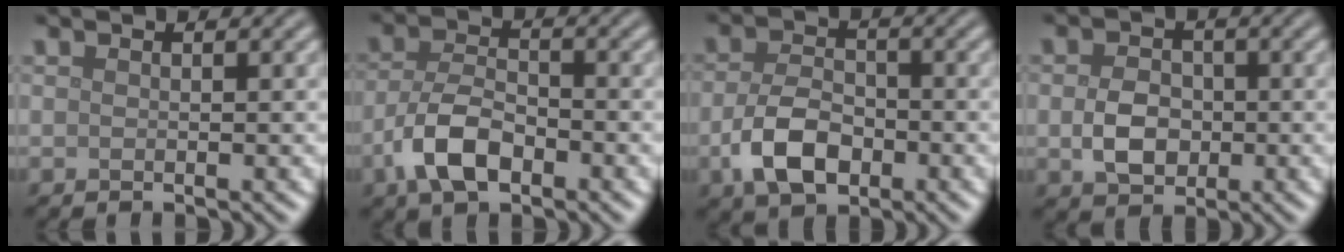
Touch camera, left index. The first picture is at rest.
{"total": 5.3, "force": [-2.6, 2.7, 3.8], "torque": [-0.075, 0.002, -0.057]}
{"total": 5.3, "force": [-1.9, 3.3, 3.7], "torque": [-0.077, -0.003, -0.039]}
{"total": 3.7, "force": [-0.5, 2.8, 2.4], "torque": [-0.046, -0.001, -0.012]}